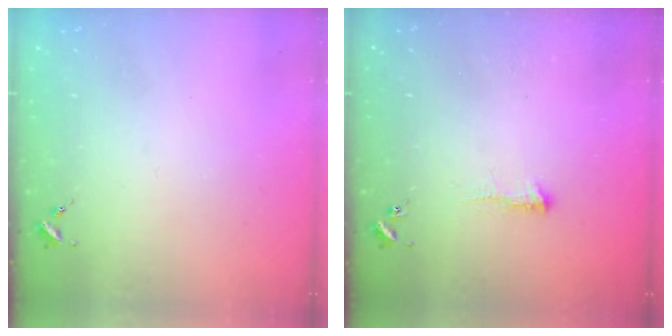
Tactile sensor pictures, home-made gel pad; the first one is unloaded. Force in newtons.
{"total": 5.2, "press": 5.1, "slide": 0.7}